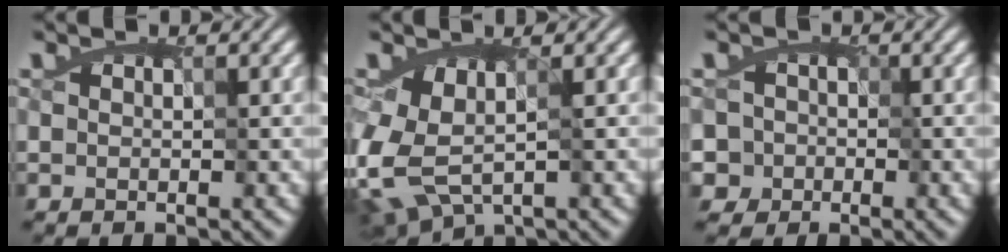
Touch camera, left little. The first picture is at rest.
{"total": 5.0, "force": [-0.8, 2.9, 4.1], "torque": [-0.073, -0.004, -0.011]}
{"total": 3.4, "force": [-0.8, 3.1, 1.0], "torque": [-0.001, 0.020, -0.035]}